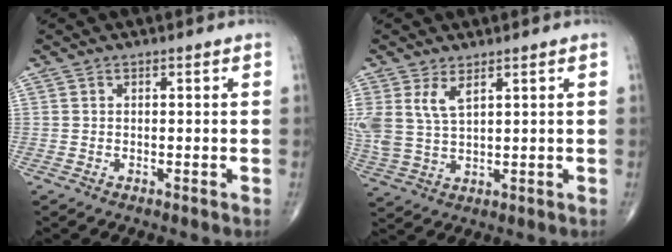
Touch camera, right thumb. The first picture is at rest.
{"total": 7.0, "force": [3.3, 3.3, 5.3], "torque": [-0.122, -0.008, 0.075]}